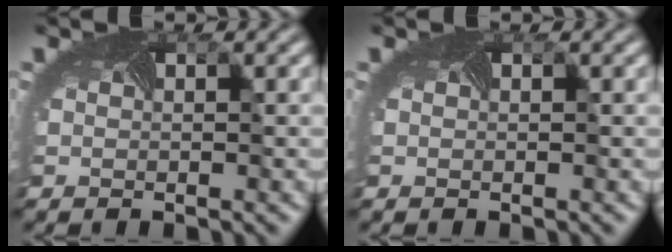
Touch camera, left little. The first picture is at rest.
{"total": 0.0}